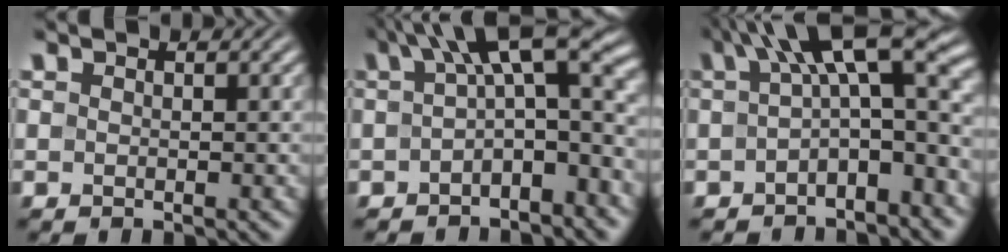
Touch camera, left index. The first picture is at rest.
{"total": 7.7, "force": [0.7, 2.8, 7.2], "torque": [-0.097, 0.018, -0.002]}
{"total": 8.8, "force": [1.0, 2.9, 8.3], "torque": [-0.116, 0.019, 0.005]}